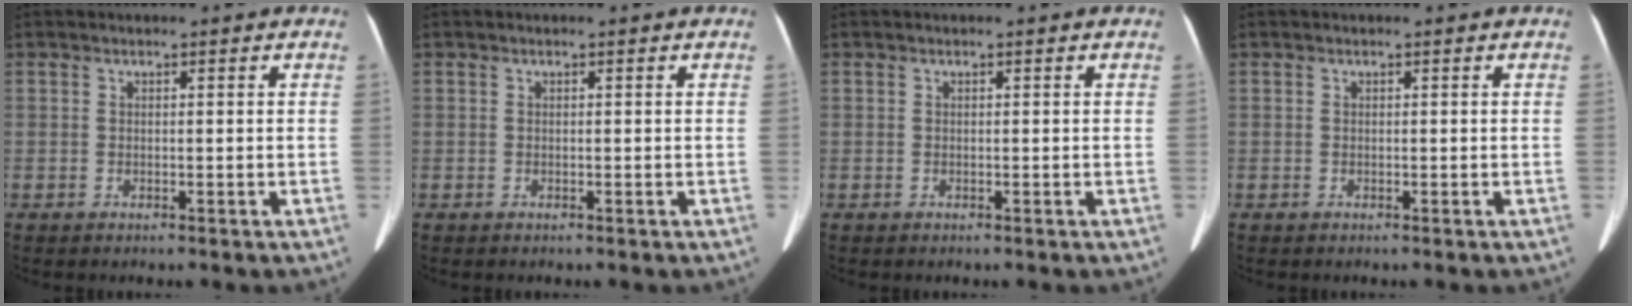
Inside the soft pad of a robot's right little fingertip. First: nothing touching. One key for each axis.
{"total": 0.0}
{"total": 0.0}
{"total": 0.0}